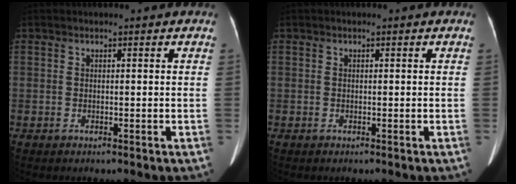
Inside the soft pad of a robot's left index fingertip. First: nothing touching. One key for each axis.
{"total": 0.0}